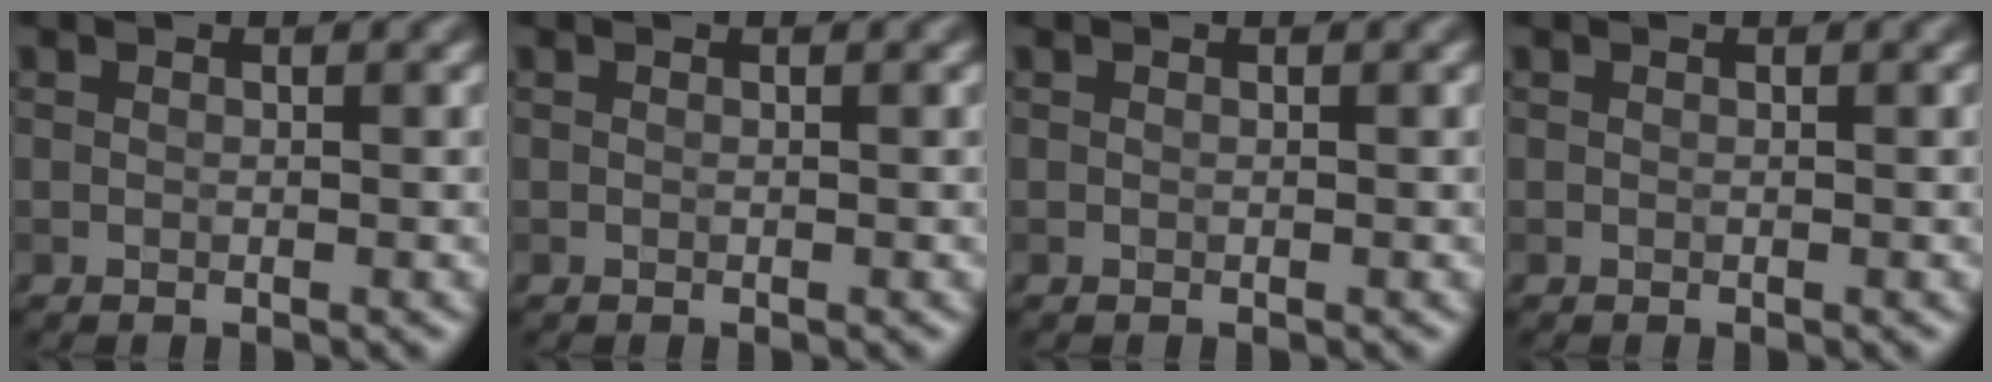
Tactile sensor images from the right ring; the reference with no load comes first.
{"total": 0.0}
{"total": 0.0}
{"total": 0.0}